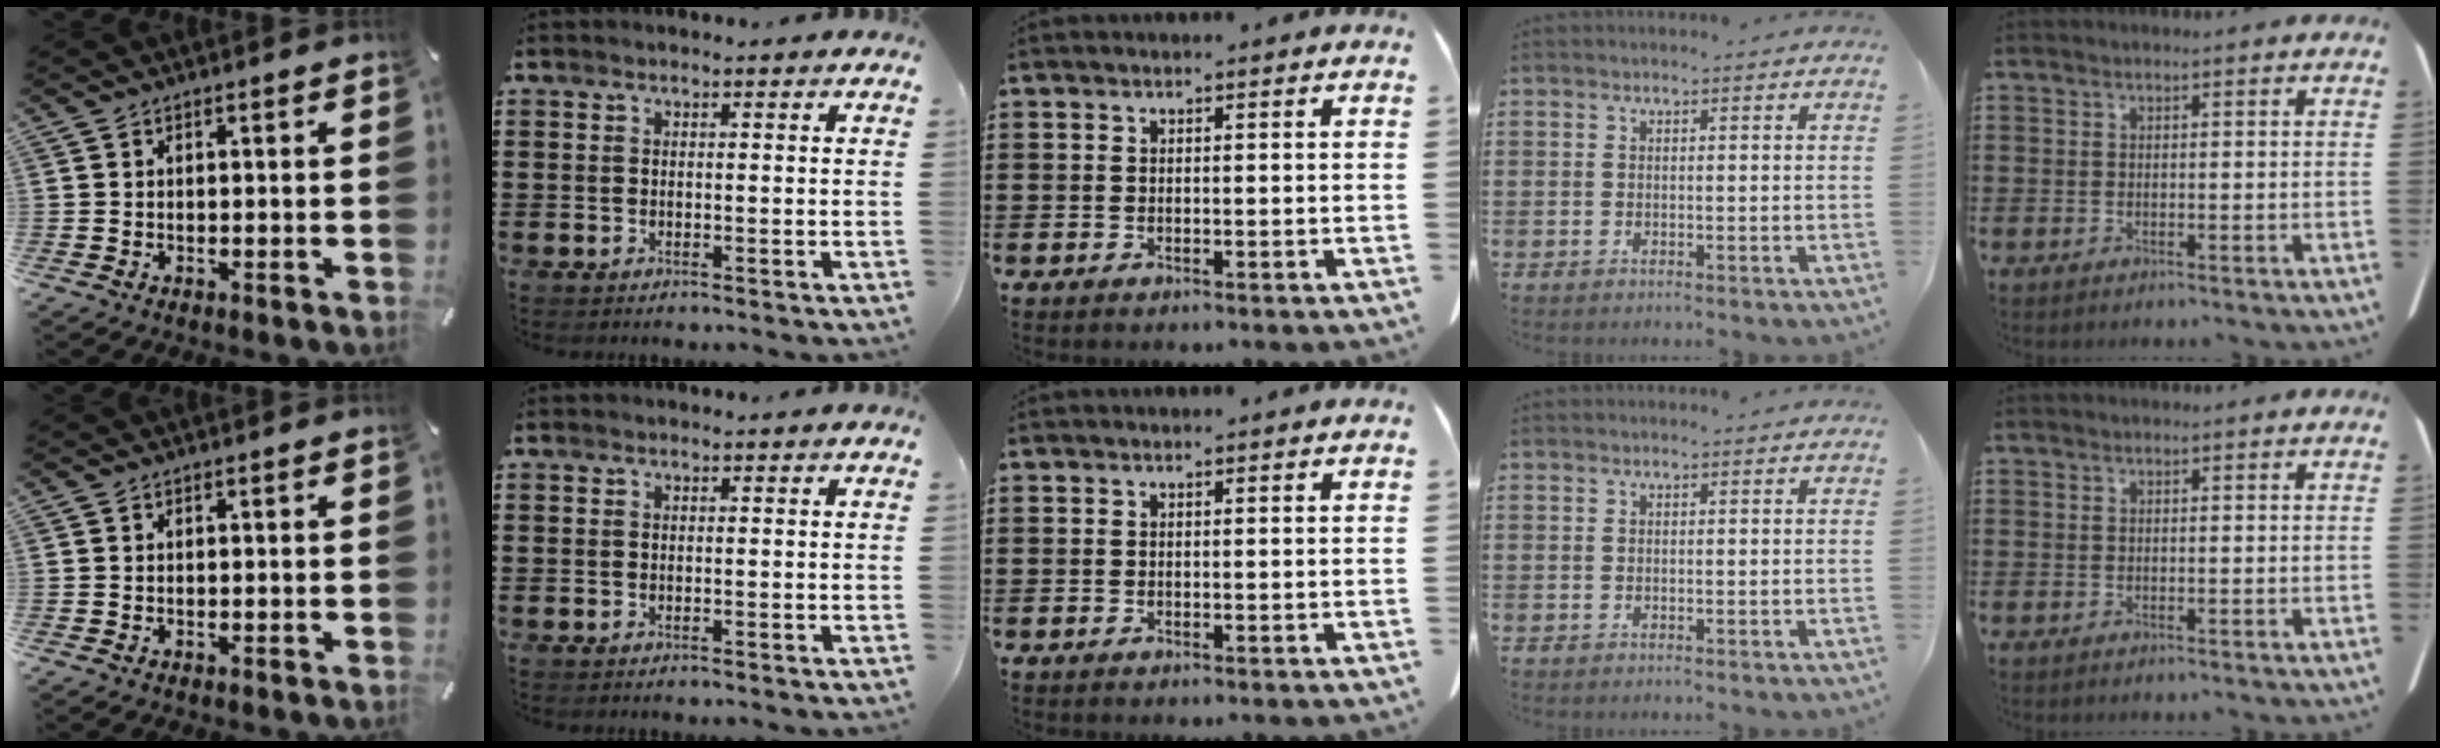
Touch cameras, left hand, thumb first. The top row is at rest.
{}